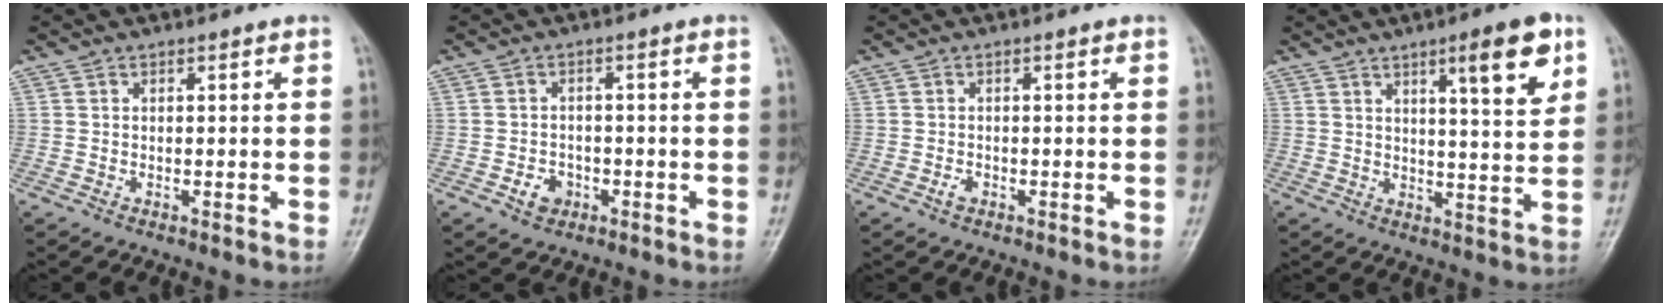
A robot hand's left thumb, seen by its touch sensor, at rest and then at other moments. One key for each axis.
{"total": 3.4, "fx": -1.5, "fy": 2.7, "fz": 1.5, "tx": -0.014, "ty": 0.012, "tz": -0.023}
{"total": 1.3, "fx": -0.4, "fy": 0.7, "fz": 1.0, "tx": -0.017, "ty": 0.007, "tz": -0.006}
{"total": 10.2, "fx": 5.2, "fy": 1.9, "fz": 8.6, "tx": -0.112, "ty": -0.029, "tz": 0.075}